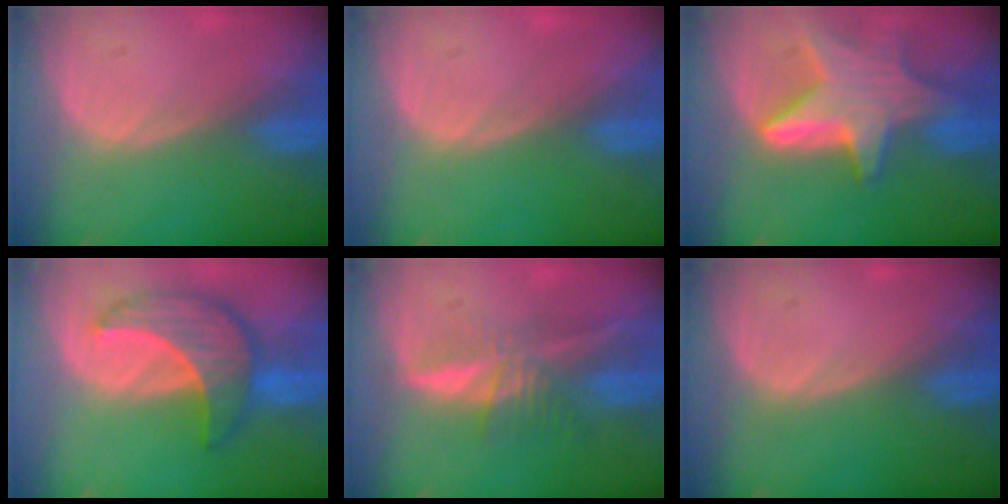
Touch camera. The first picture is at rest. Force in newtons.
{"total": 0.0}
{"total": 9.5, "press": 9.5, "slide": 0.6}
{"total": 8.4, "press": 8.4, "slide": 0.7}
{"total": 6.2, "press": 5.5, "slide": 2.9}
{"total": 0.0}